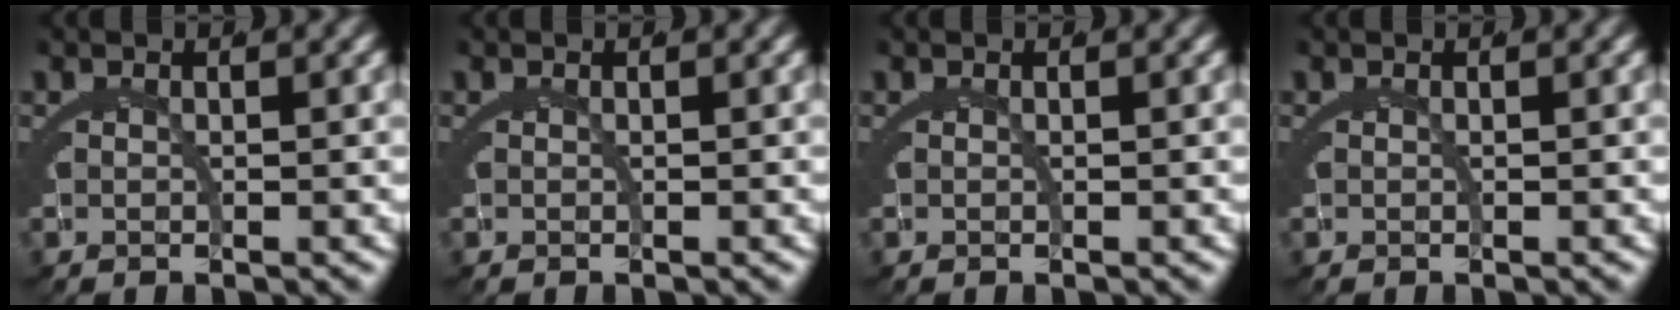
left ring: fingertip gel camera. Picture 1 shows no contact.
{"total": 0.0}
{"total": 0.0}
{"total": 0.0}